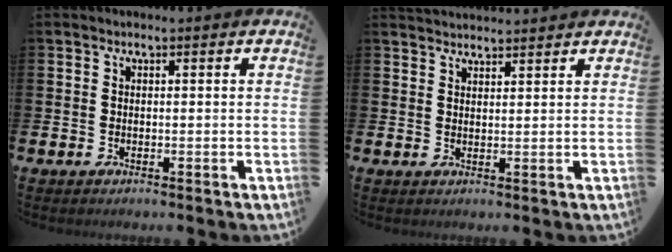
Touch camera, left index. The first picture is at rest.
{"total": 2.4, "force": [2.3, 0.3, -0.1], "torque": [-0.001, -0.009, 0.043]}